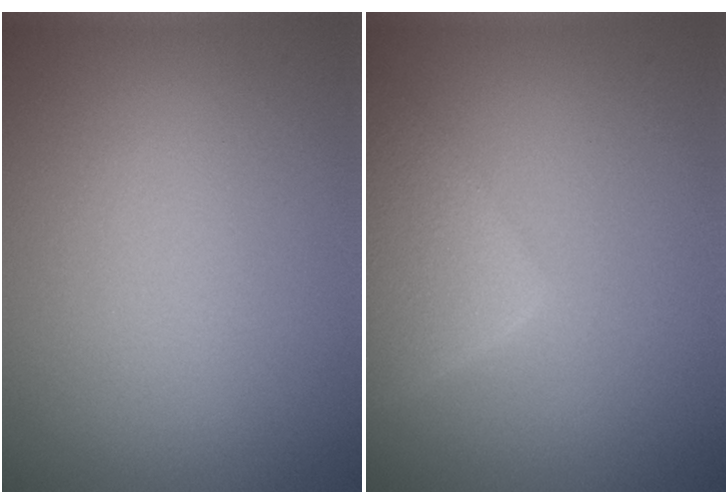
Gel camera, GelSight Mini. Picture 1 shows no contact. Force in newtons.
{"total": 4.7, "press": 4.7, "slide": 0.1}